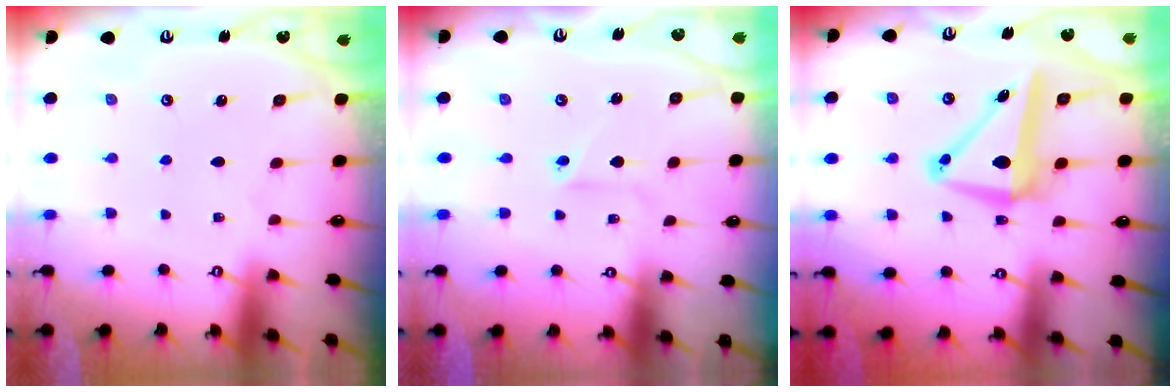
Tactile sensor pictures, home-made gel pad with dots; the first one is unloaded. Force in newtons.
{"total": 2.5, "press": 2.3, "slide": 1.1}
{"total": 9.8, "press": 9.6, "slide": 1.7}